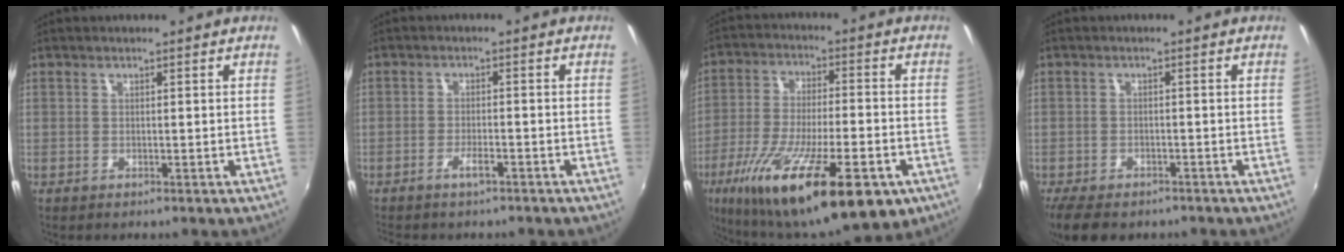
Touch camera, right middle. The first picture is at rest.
{"total": 2.7, "force": [-2.0, 0.6, 1.6], "torque": [-0.042, 0.001, -0.039]}
{"total": 25.4, "force": [-13.5, 7.4, 20.2], "torque": [-0.368, -0.072, -0.213]}
{"total": 7.6, "force": [-5.7, 3.6, 3.6], "torque": [-0.086, -0.020, -0.094]}